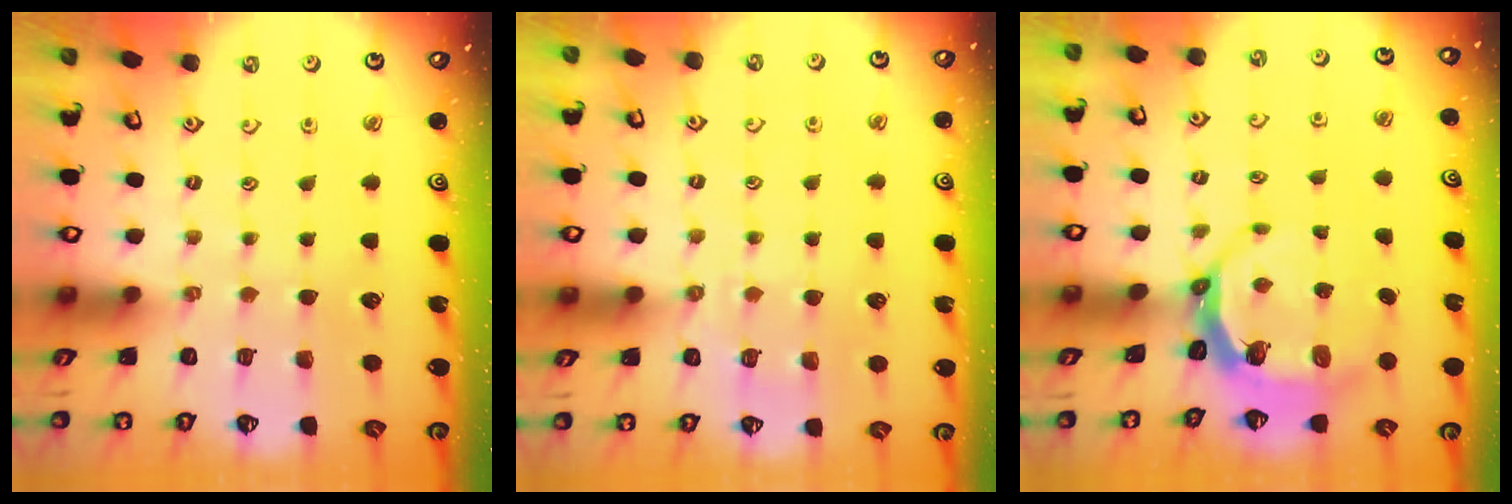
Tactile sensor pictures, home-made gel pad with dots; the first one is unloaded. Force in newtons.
{"total": 3.0, "press": 2.9, "slide": 0.7}
{"total": 6.7, "press": 5.3, "slide": 4.2}